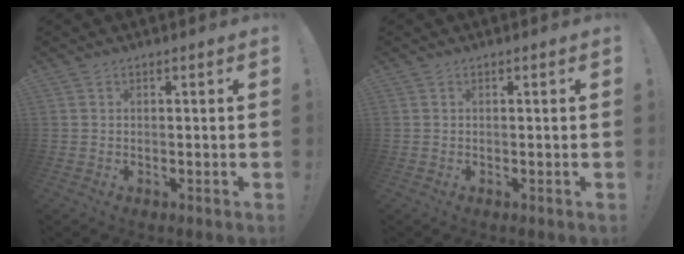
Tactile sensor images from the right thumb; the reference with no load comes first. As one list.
[{"total": 0.0}]